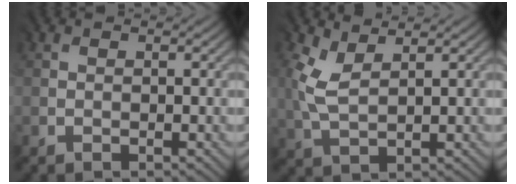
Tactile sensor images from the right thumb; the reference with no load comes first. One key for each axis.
{"total": 3.4, "fx": 1.8, "fy": 1.4, "fz": 2.5, "tx": -0.079, "ty": 0.003, "tz": 0.043}